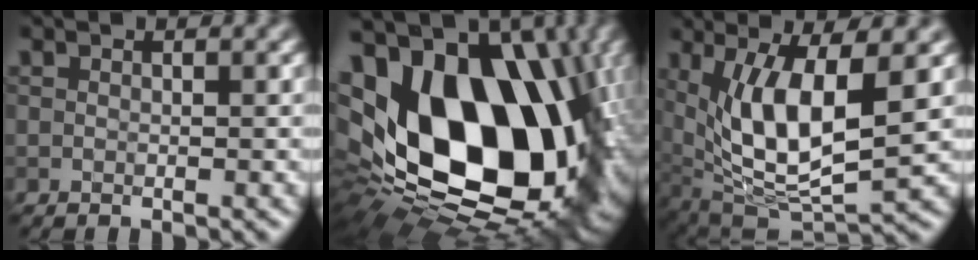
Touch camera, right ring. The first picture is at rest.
{"total": 20.9, "force": [2.2, 13.8, 15.5], "torque": [-0.322, -0.001, 0.053]}
{"total": 10.0, "force": [1.7, 3.4, 9.2], "torque": [-0.174, -0.007, 0.034]}